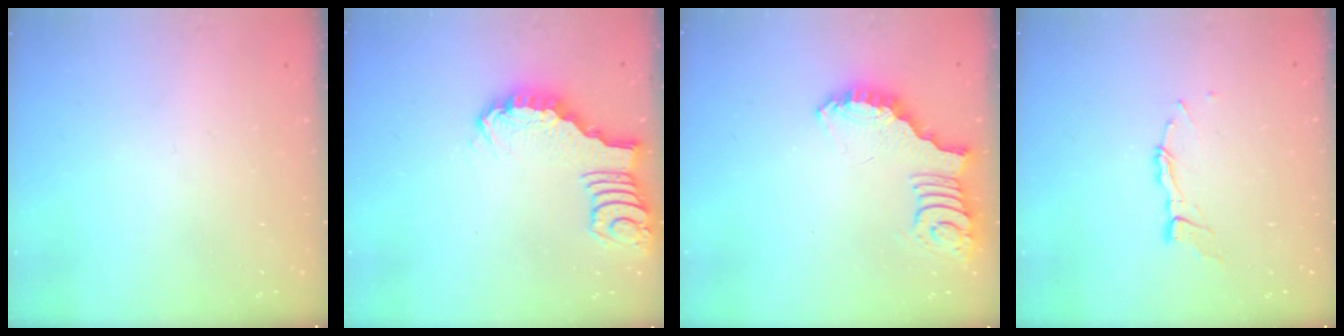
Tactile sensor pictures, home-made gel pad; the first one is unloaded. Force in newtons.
{"total": 2.8, "press": 2.7, "slide": 0.4}
{"total": 2.6, "press": 2.5, "slide": 0.6}
{"total": 5.9, "press": 5.9, "slide": 0.2}